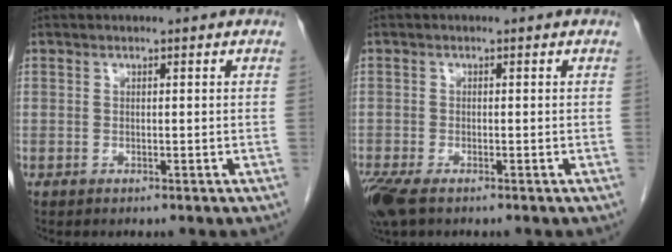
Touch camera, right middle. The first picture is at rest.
{"total": 5.1, "force": [-3.6, 1.7, 3.3], "torque": [-0.071, -0.016, -0.062]}